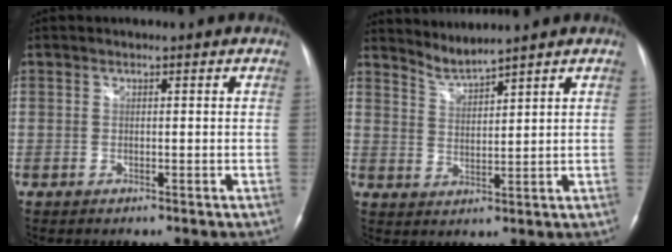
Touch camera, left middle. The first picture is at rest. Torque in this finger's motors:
{"motor_torque": [-0.06, -0.25, -0.11, 0.00]}